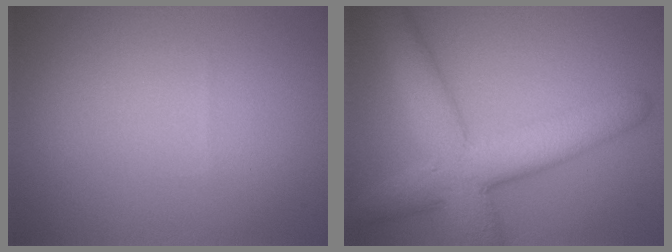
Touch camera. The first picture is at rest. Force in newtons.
{"total": 7.3, "press": 7.3, "slide": 0.1}